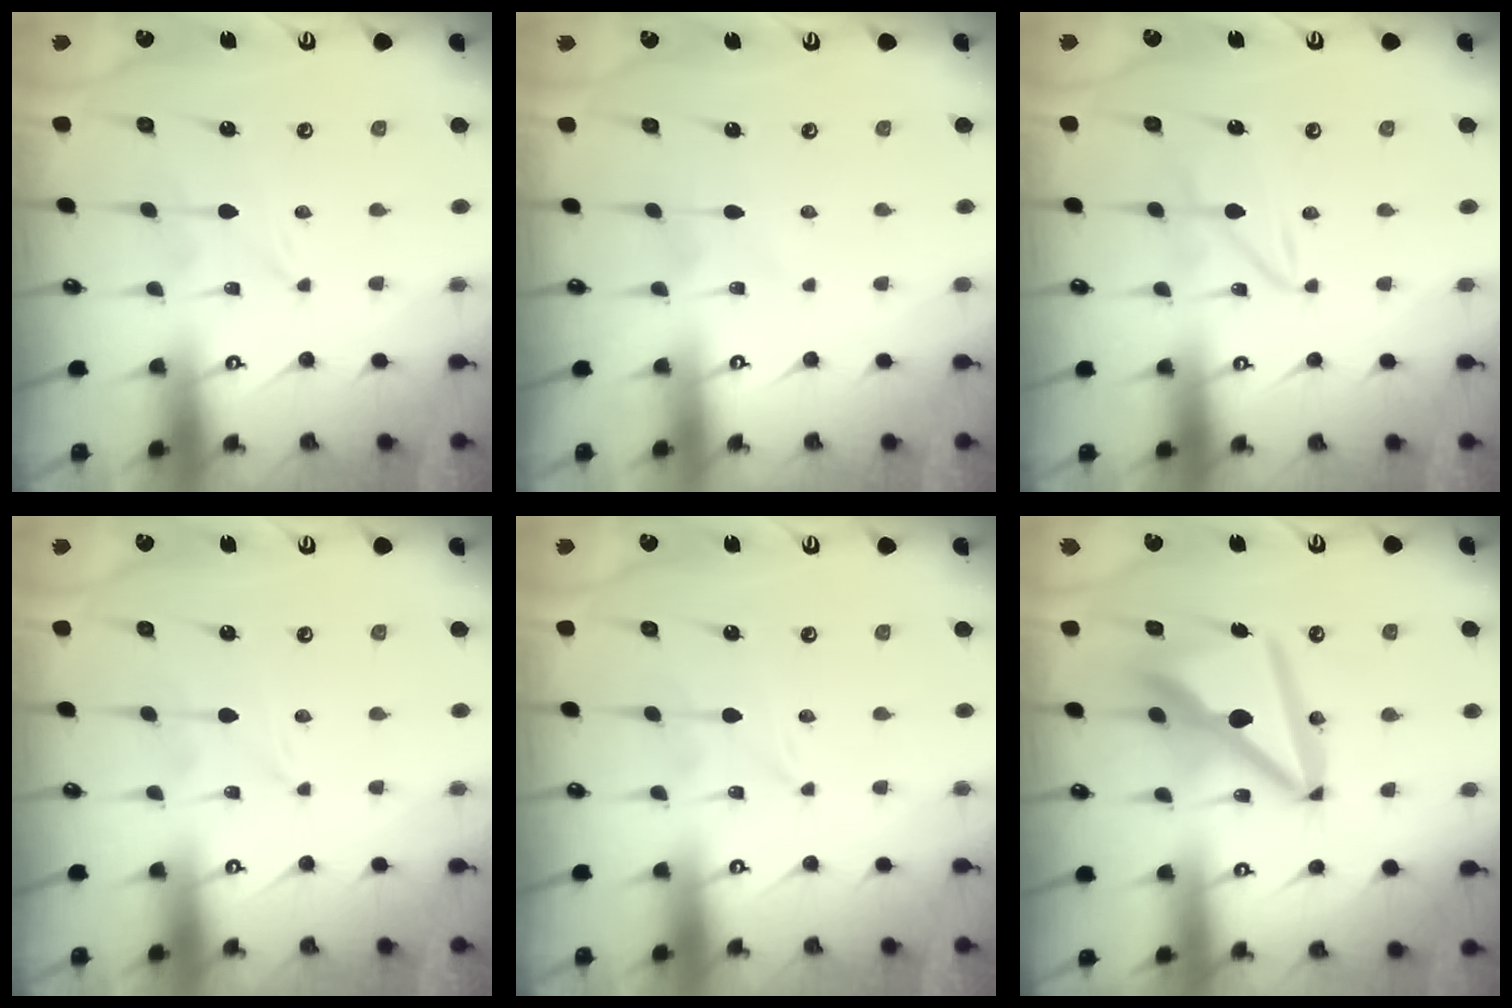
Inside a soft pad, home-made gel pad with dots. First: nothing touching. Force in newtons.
{"total": 2.7, "press": 2.7, "slide": 0.3}
{"total": 2.0, "press": 2.0, "slide": 0.2}
{"total": 0.0}
{"total": 0.0}
{"total": 14.5, "press": 14.4, "slide": 1.9}